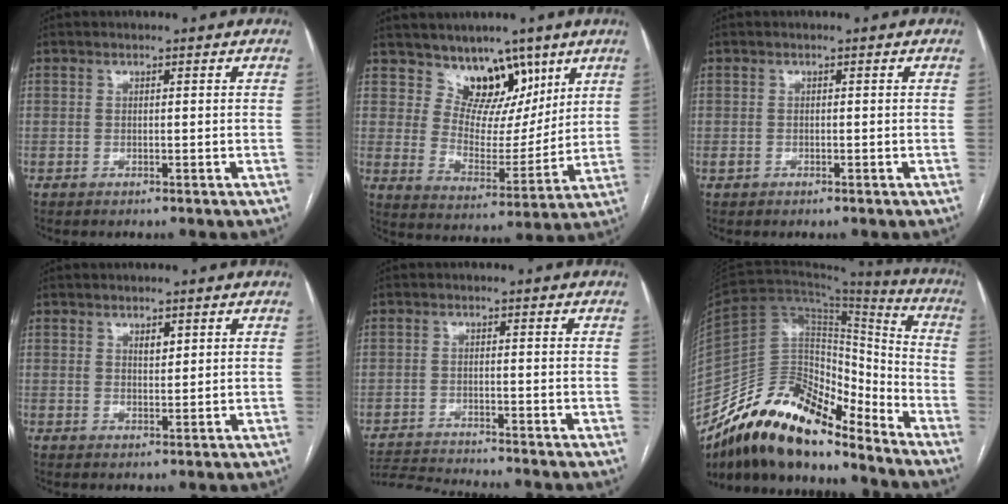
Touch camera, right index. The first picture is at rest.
{"total": 9.8, "force": [6.8, 6.0, 3.9], "torque": [-0.052, 0.006, 0.123]}
{"total": 0.9, "force": [-0.5, 0.8, 0.2], "torque": [-0.006, 0.003, -0.006]}
{"total": 2.1, "force": [0.9, 1.1, 1.5], "torque": [-0.024, 0.000, 0.018]}
{"total": 8.5, "force": [-8.1, -2.0, 1.3], "torque": [-0.026, -0.003, -0.144]}
{"total": 22.9, "force": [-17.8, 7.4, 12.3], "torque": [-0.234, 0.018, -0.316]}